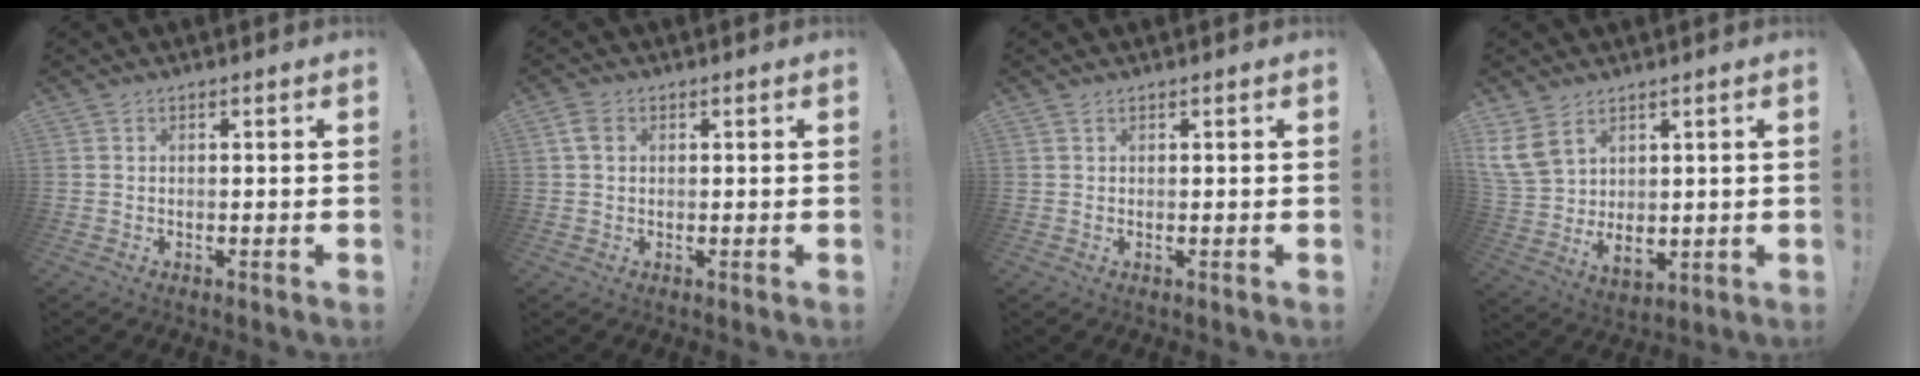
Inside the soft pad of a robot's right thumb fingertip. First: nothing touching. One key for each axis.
{"total": 3.3, "fx": 1.0, "fy": 2.3, "fz": 2.1, "tx": -0.034, "ty": 0.004, "tz": 0.019}
{"total": 0.5, "fx": 0.4, "fy": 0.2, "fz": 0.2, "tx": 0.000, "ty": -0.002, "tz": 0.007}
{"total": 10.1, "fx": 5.2, "fy": 6.4, "fz": 5.7, "tx": -0.125, "ty": -0.036, "tz": 0.109}